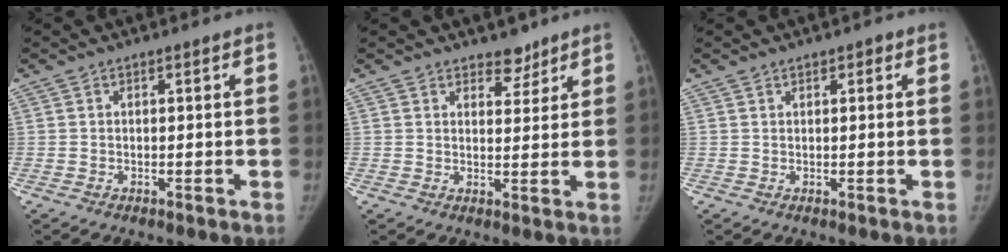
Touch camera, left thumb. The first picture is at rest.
{"total": 3.8, "force": [3.0, 2.0, 1.0], "torque": [0.012, -0.021, 0.045]}
{"total": 1.2, "force": [0.7, 0.7, 0.6], "torque": [0.002, -0.001, 0.006]}